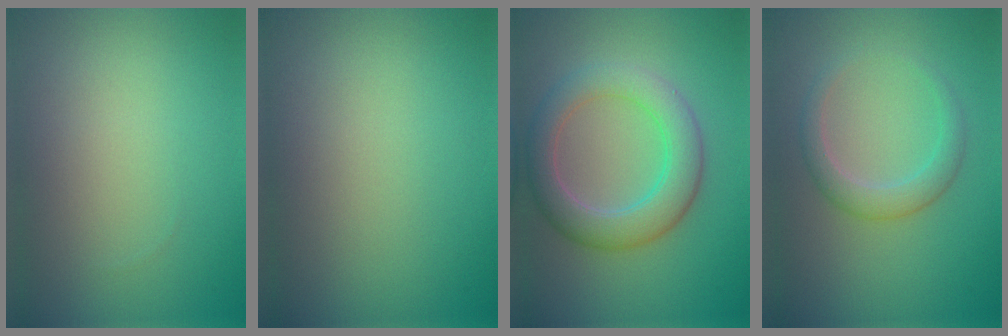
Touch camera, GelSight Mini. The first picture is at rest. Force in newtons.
{"total": 0.0}
{"total": 5.3, "press": 5.3, "slide": 0.3}
{"total": 2.4, "press": 2.4, "slide": 0.1}